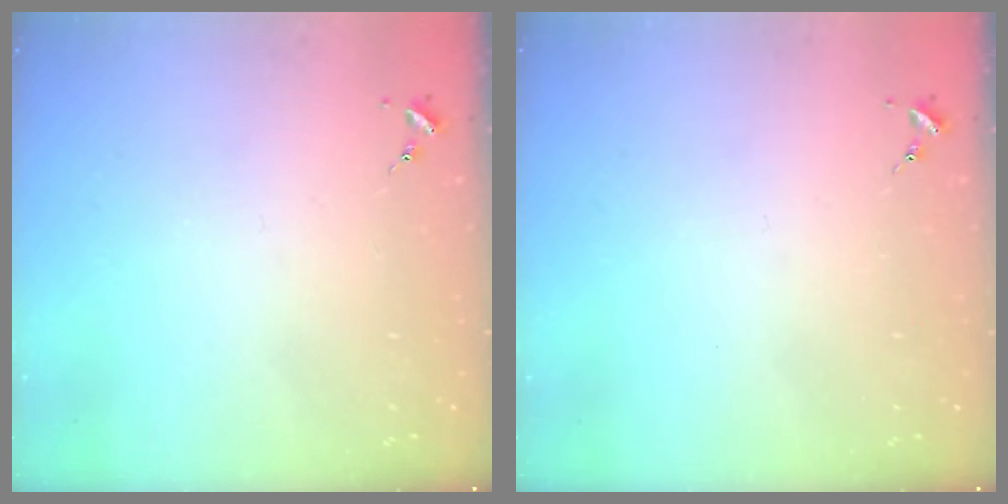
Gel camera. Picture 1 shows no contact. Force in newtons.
{"total": 0.0}